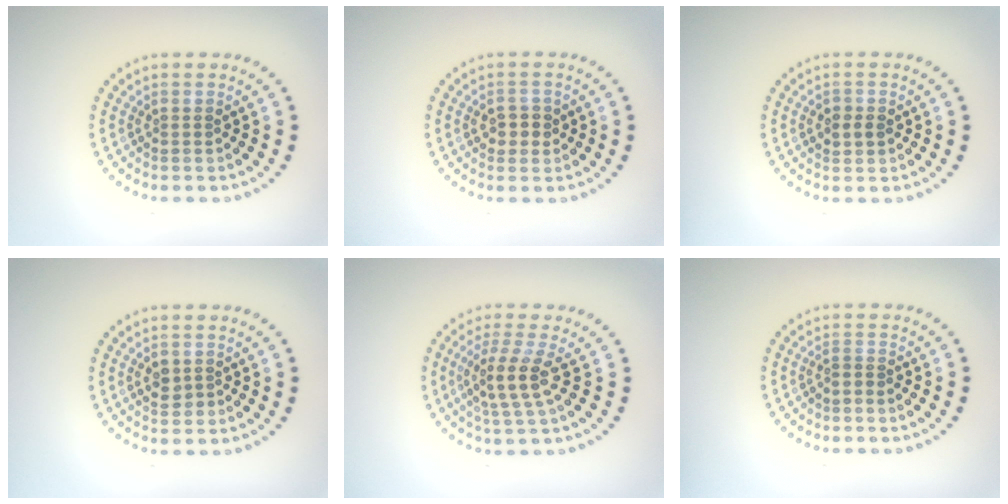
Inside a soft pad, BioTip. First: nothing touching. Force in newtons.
{"total": 1.9, "press": 1.9, "slide": 0.2}
{"total": 1.6, "press": 1.6, "slide": 0.3}
{"total": 1.7, "press": 1.7, "slide": 0.2}
{"total": 3.3, "press": 2.7, "slide": 1.9}
{"total": 0.6, "press": 0.4, "slide": 0.4}